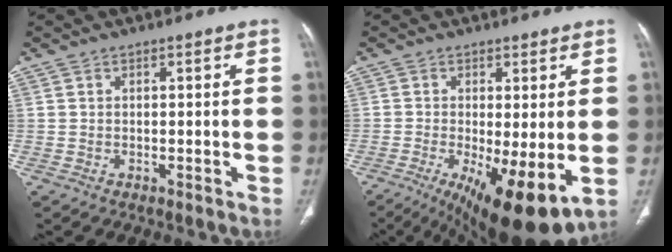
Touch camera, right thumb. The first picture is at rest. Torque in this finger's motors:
{"motor_torque": [2.02, 2.37, 0.33, -0.38, 0.19]}